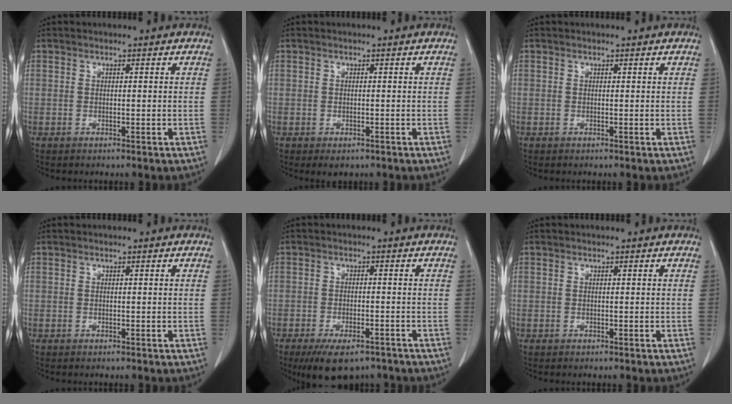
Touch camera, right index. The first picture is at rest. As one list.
[{"total": 1.8, "force": [-1.1, 1.2, 0.8], "torque": [-0.008, -0.001, -0.007]}, {"total": 0.0}, {"total": 0.0}, {"total": 8.4, "force": [-6.3, 3.2, 4.5], "torque": [-0.067, -0.006, -0.096]}, {"total": 0.0}]